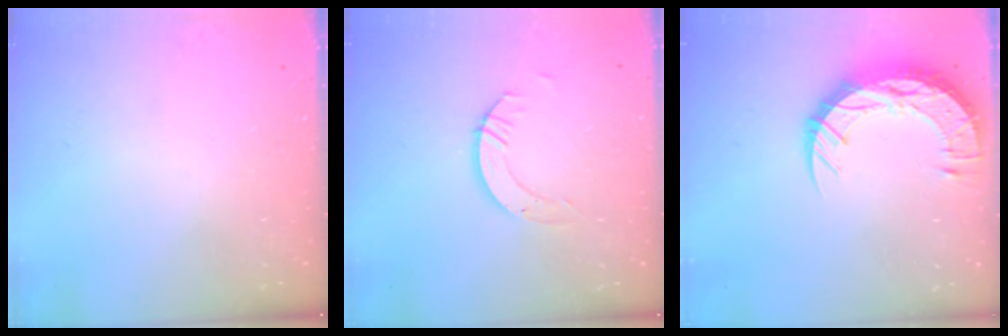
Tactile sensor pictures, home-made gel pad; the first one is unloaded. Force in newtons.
{"total": 5.0, "press": 5.0, "slide": 0.3}
{"total": 16.8, "press": 16.7, "slide": 1.1}